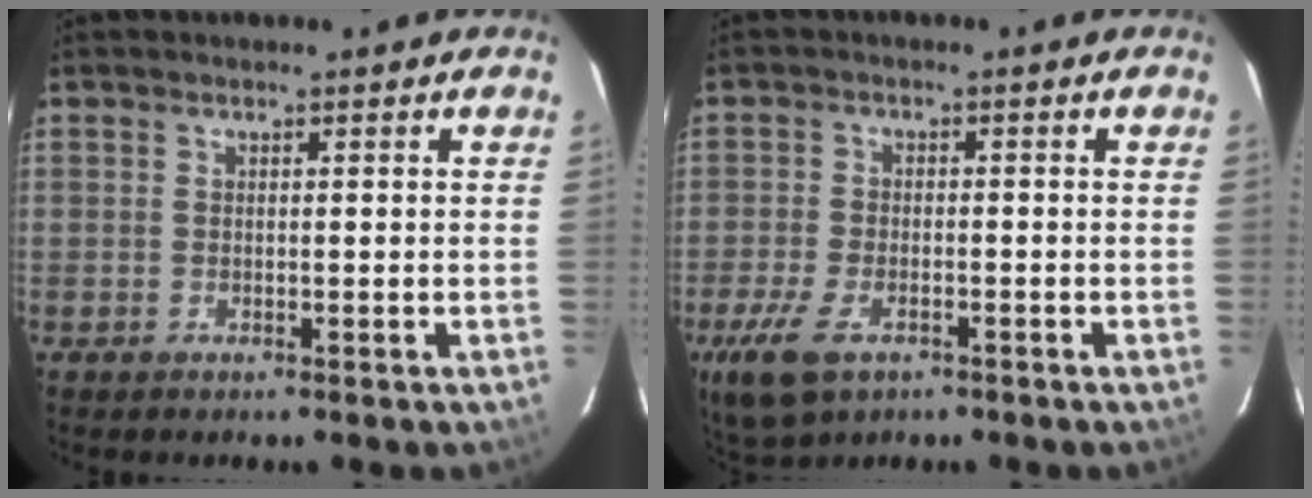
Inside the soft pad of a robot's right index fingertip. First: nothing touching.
{"total": 10.6, "force": [-5.7, 5.5, 7.1], "torque": [-0.177, -0.030, -0.101]}